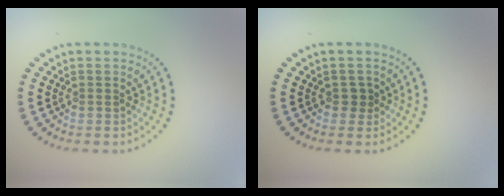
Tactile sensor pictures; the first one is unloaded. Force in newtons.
{"total": 0.9, "press": 0.7, "slide": 0.6}